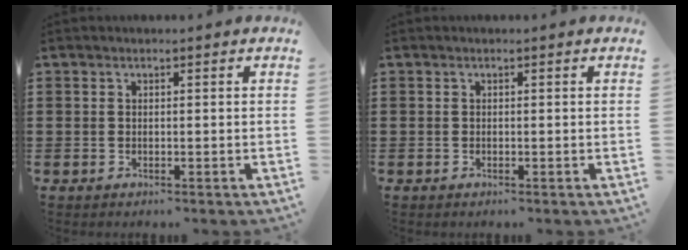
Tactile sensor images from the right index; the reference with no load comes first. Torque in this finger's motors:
{"motor_torque": [-0.91, 1.23, -0.01, 0.00]}